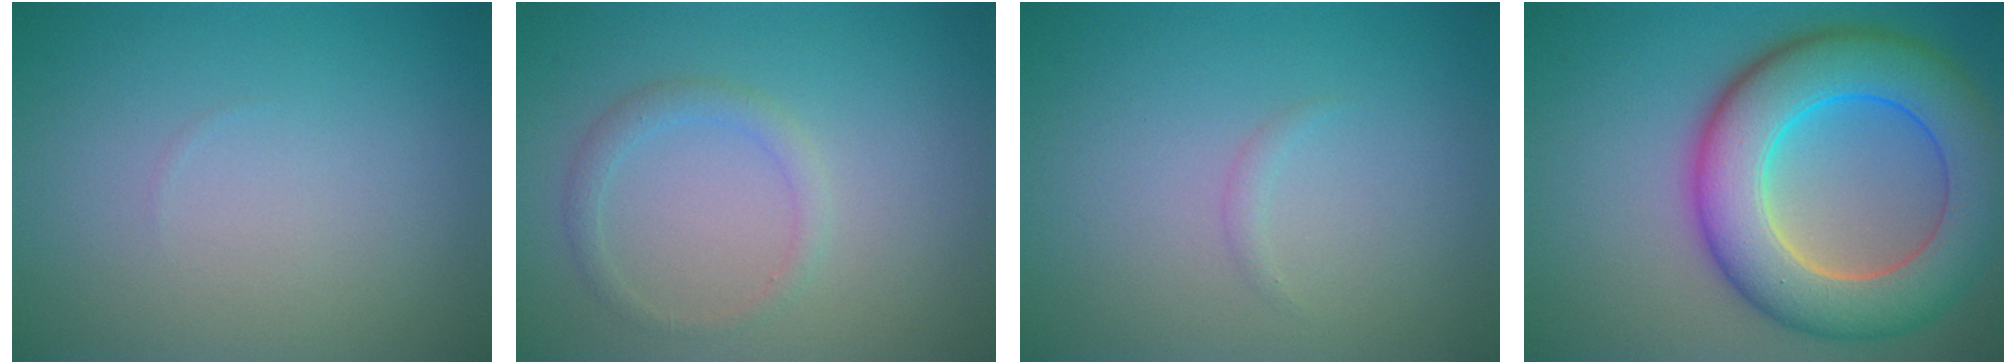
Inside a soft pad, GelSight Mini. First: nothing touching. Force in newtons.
{"total": 1.5, "press": 1.5, "slide": 0.1}
{"total": 0.6, "press": 0.6, "slide": 0.0}
{"total": 10.6, "press": 10.6, "slide": 0.2}